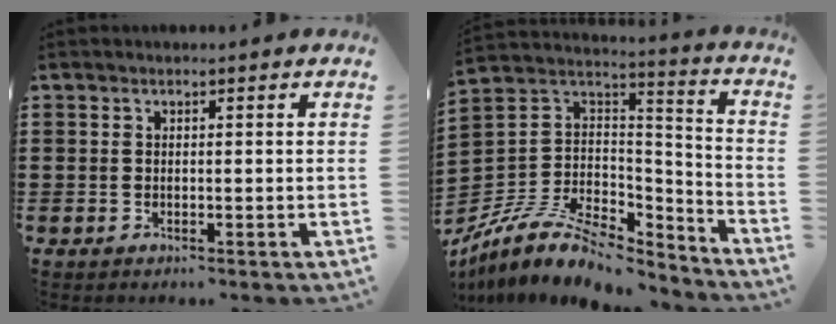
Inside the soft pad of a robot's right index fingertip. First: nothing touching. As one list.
[{"total": 9.5, "force": [-7.1, 4.1, 4.8], "torque": [-0.112, 0.011, -0.141]}]